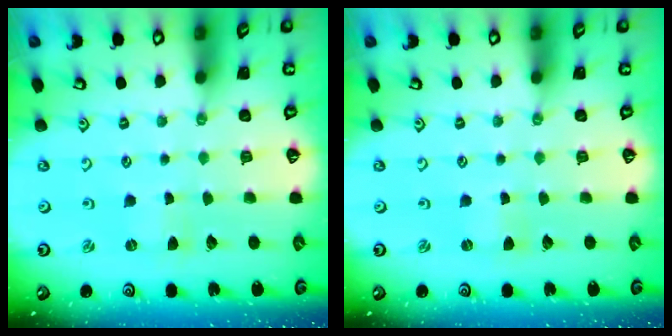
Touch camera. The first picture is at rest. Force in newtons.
{"total": 0.0}